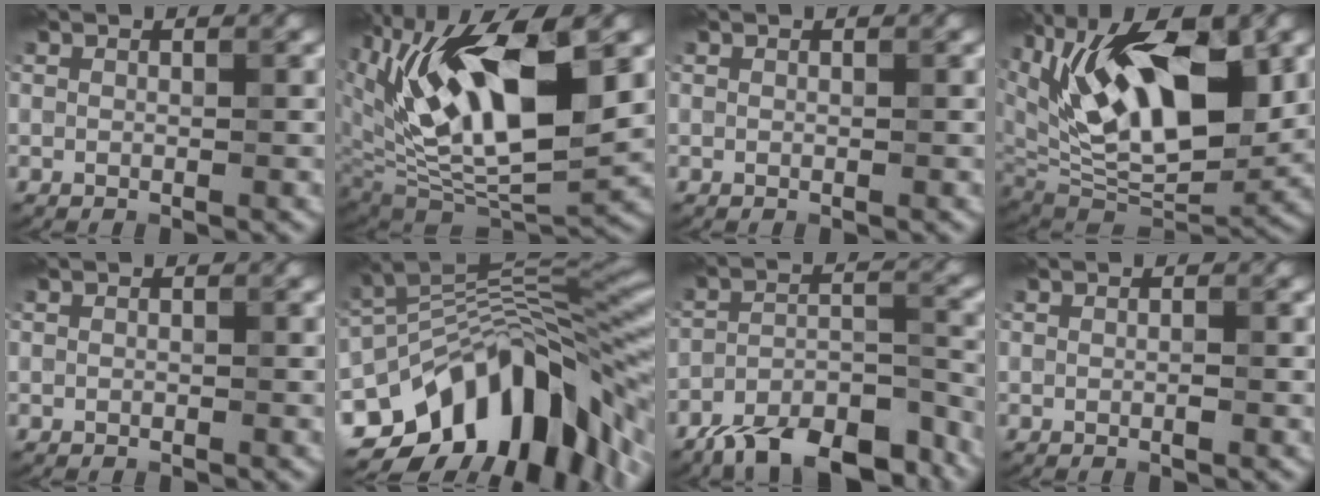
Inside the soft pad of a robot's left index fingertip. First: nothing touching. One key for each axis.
{"total": 13.2, "fx": 3.7, "fy": 6.2, "fz": 11.1, "tx": -0.199, "ty": -0.007, "tz": 0.068}
{"total": 0.0}
{"total": 14.7, "fx": 4.1, "fy": 6.6, "fz": 12.5, "tx": -0.198, "ty": -0.001, "tz": 0.066}
{"total": 0.0}
{"total": 14.4, "fx": -7.6, "fy": 7.3, "fz": 9.8, "tx": -0.155, "ty": 0.010, "tz": -0.128}
{"total": 10.4, "fx": -8.3, "fy": 3.4, "fz": 5.2, "tx": -0.081, "ty": -0.008, "tz": -0.141}
{"total": 0.5, "fx": -0.2, "fy": 0.1, "fz": 0.5, "tx": -0.009, "ty": 0.000, "tz": -0.003}